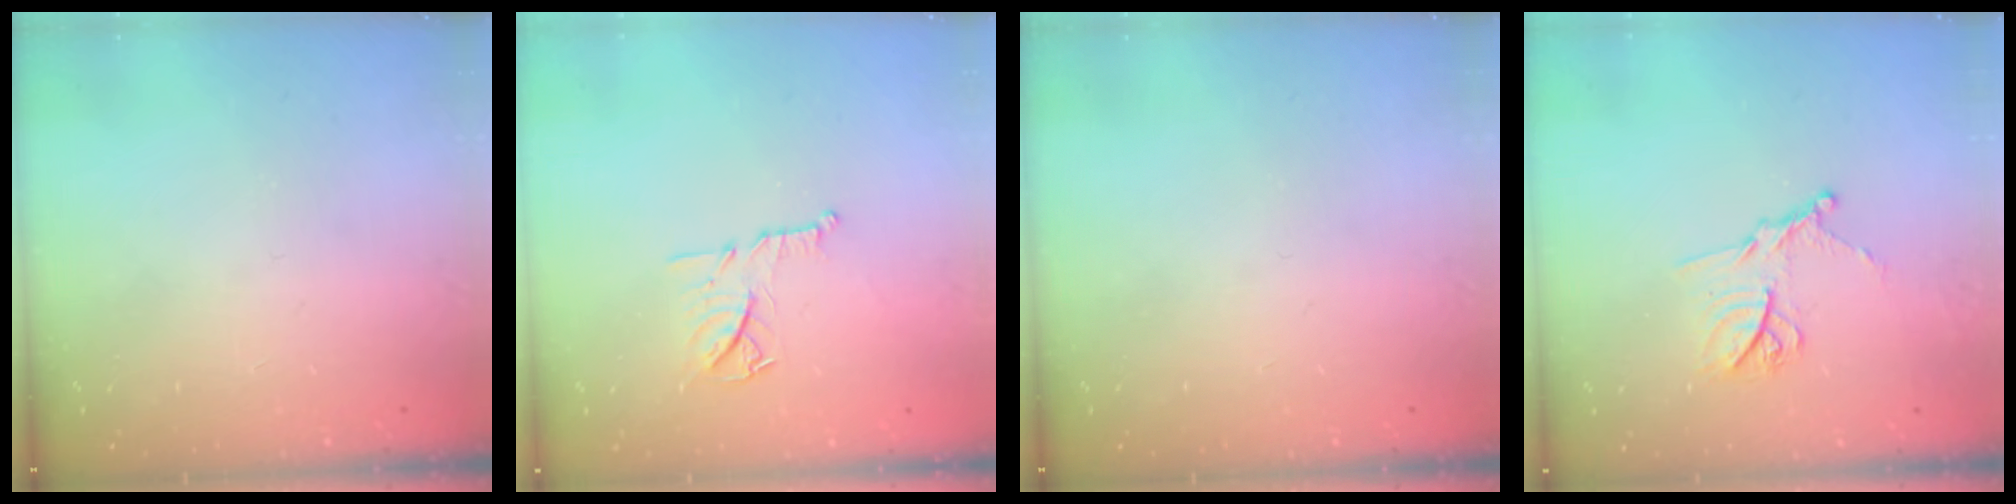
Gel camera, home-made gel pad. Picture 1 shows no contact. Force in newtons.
{"total": 11.0, "press": 11.0, "slide": 0.1}
{"total": 0.0}
{"total": 12.6, "press": 12.5, "slide": 0.9}